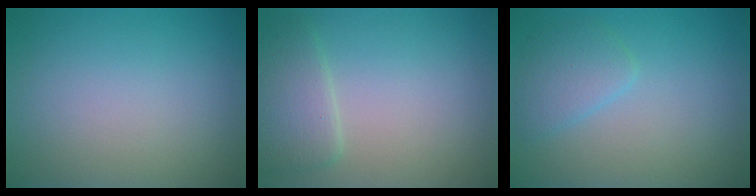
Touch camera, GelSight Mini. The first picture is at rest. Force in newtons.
{"total": 2.8, "press": 2.8, "slide": 0.2}
{"total": 2.2, "press": 2.2, "slide": 0.1}